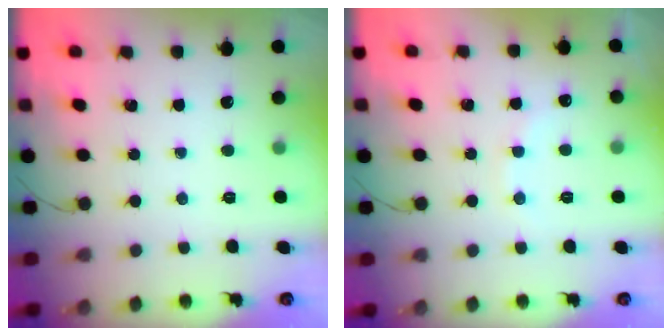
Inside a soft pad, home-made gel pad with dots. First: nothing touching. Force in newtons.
{"total": 7.3, "press": 7.2, "slide": 1.4}